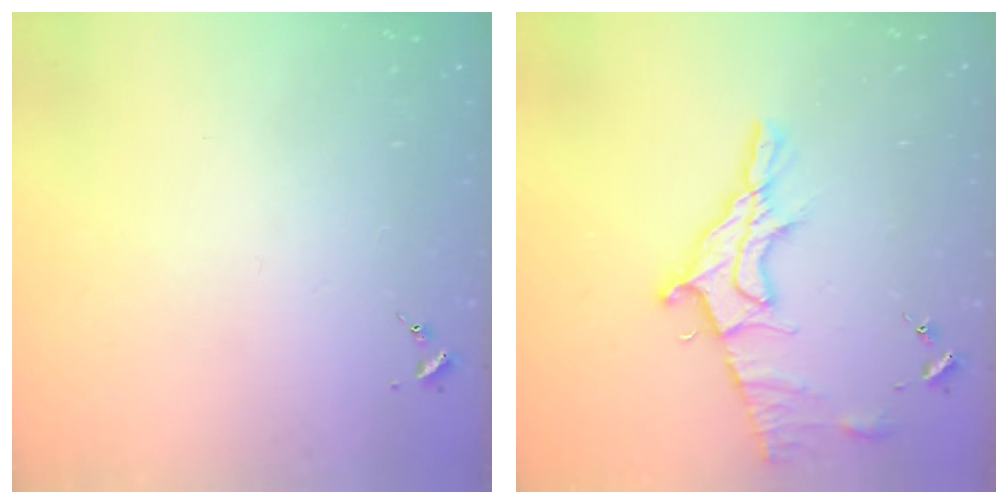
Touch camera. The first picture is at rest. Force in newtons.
{"total": 13.5, "press": 13.4, "slide": 1.3}